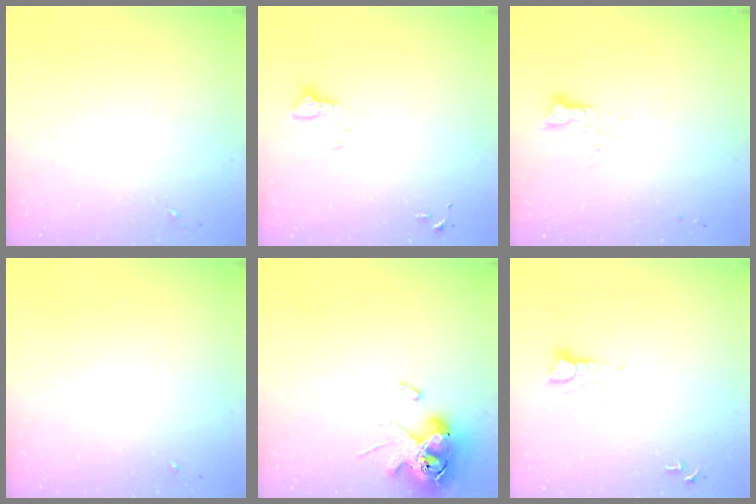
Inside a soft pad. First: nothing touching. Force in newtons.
{"total": 3.1, "press": 3.1, "slide": 0.1}
{"total": 3.8, "press": 3.8, "slide": 0.3}
{"total": 0.0}
{"total": 12.1, "press": 11.9, "slide": 1.9}
{"total": 4.3, "press": 4.3, "slide": 0.4}